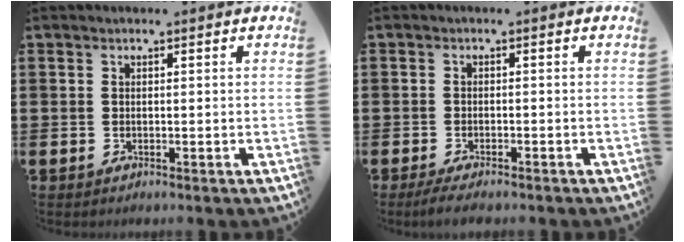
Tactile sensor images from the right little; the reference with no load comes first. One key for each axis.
{"total": 1.6, "fx": -1.3, "fy": 0.2, "fz": 1.0, "tx": -0.017, "ty": 0.002, "tz": -0.026}